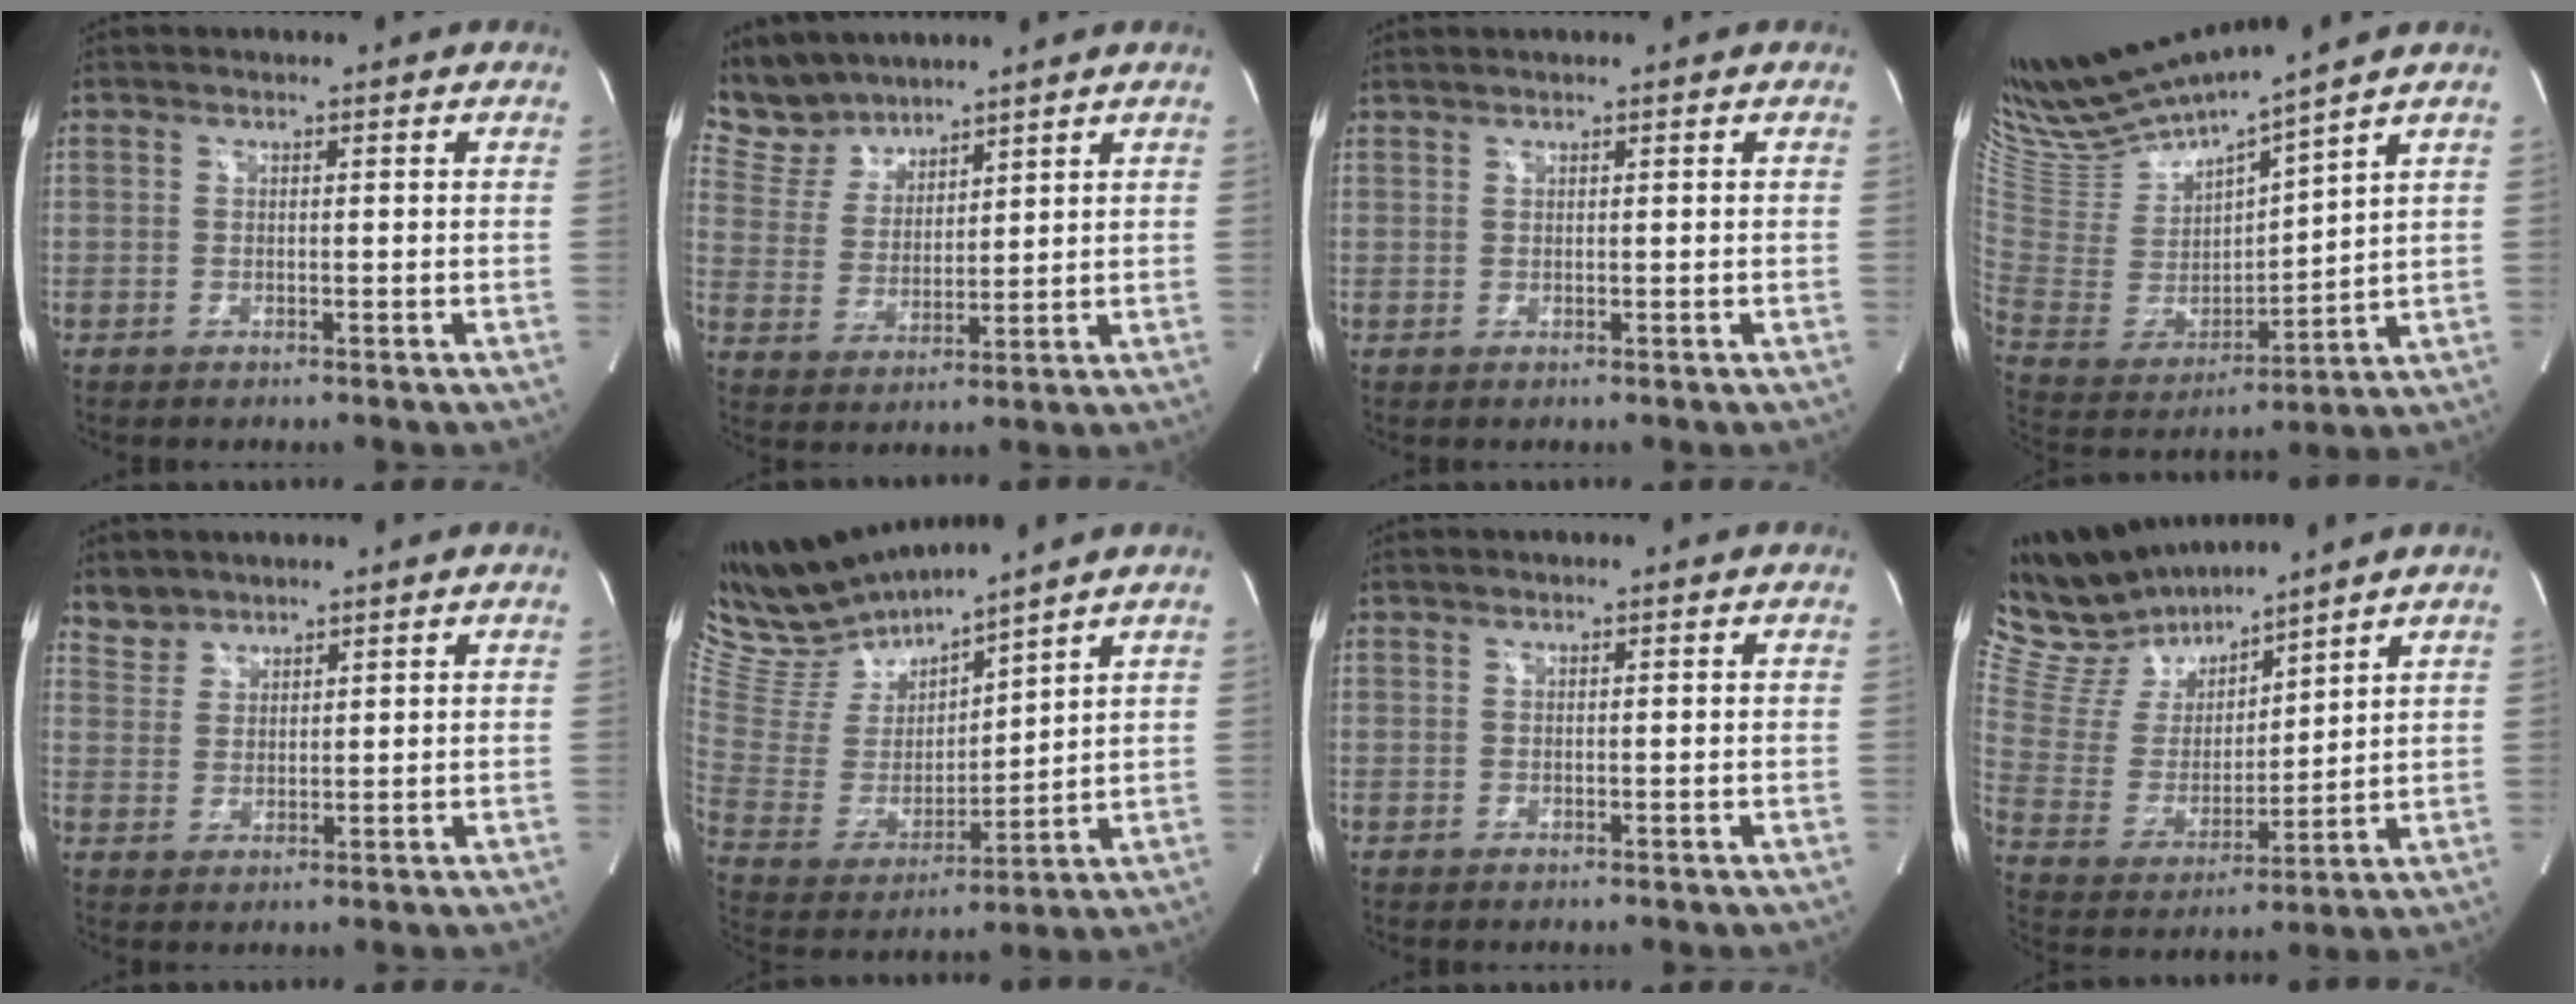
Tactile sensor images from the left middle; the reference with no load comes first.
{"total": 7.7, "force": [7.3, 2.4, 0.6], "torque": [-0.027, 0.016, 0.161]}
{"total": 1.4, "force": [1.3, -0.1, 0.5], "torque": [-0.012, 0.013, 0.030]}
{"total": 15.8, "force": [14.6, -0.2, 6.0], "torque": [-0.127, -0.023, 0.296]}
{"total": 3.4, "force": [3.1, 1.4, -0.4], "torque": [0.010, 0.010, 0.062]}
{"total": 13.3, "force": [12.7, 1.4, 3.4], "torque": [-0.084, -0.005, 0.265]}
{"total": 0.5, "force": [0.5, 0.0, 0.3], "torque": [-0.007, 0.008, 0.011]}
{"total": 13.5, "force": [12.7, 3.1, 3.1], "torque": [-0.082, 0.010, 0.261]}